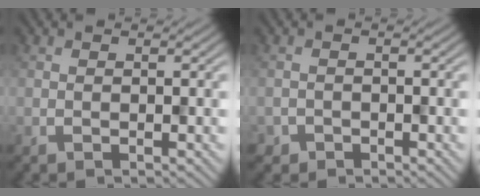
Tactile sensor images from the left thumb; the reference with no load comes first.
{"total": 1.3, "force": [-0.8, 0.8, -0.6], "torque": [0.015, 0.000, -0.014]}